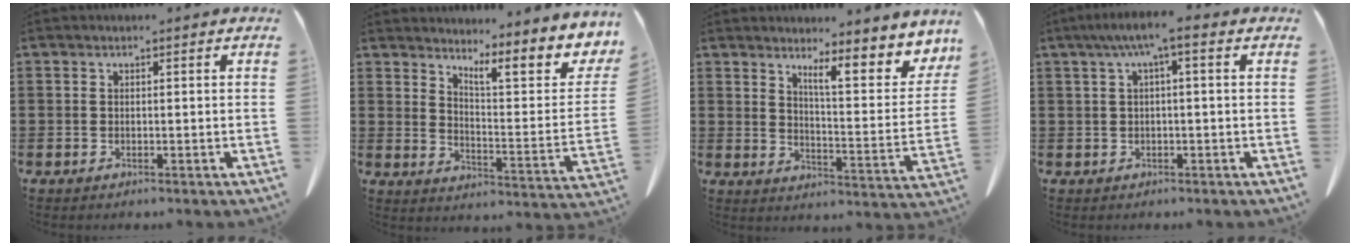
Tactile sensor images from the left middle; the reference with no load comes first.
{"total": 7.9, "force": [6.0, 0.8, 5.1], "torque": [-0.083, -0.051, 0.096]}
{"total": 7.0, "force": [5.6, 0.3, 4.1], "torque": [-0.058, -0.056, 0.084]}
{"total": 4.0, "force": [0.4, 0.5, 4.0], "torque": [-0.075, 0.007, 0.003]}